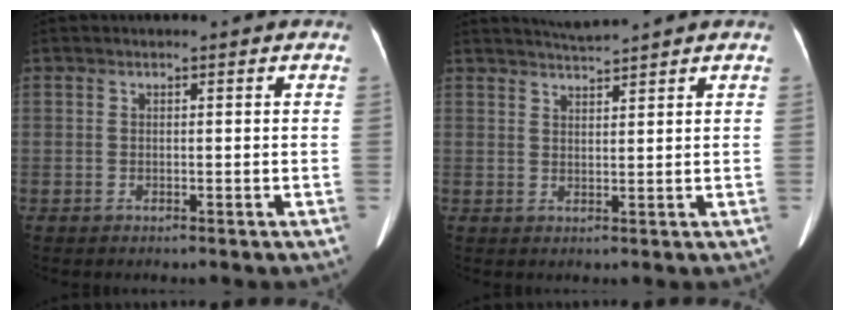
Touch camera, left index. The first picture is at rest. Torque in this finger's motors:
{"motor_torque": [0.19, -0.35, -0.02, 0.01]}